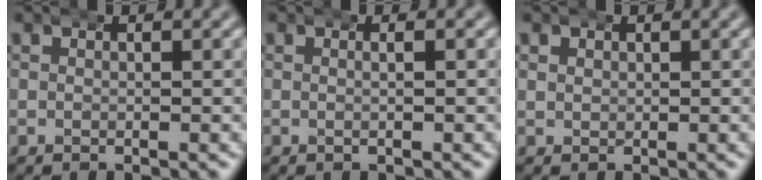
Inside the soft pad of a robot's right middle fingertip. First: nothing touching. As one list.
[{"total": 1.0, "force": [0.1, 0.1, 1.0], "torque": [-0.010, 0.007, 0.000]}, {"total": 0.7, "force": [0.3, 0.6, 0.0], "torque": [-0.003, 0.001, 0.008]}]